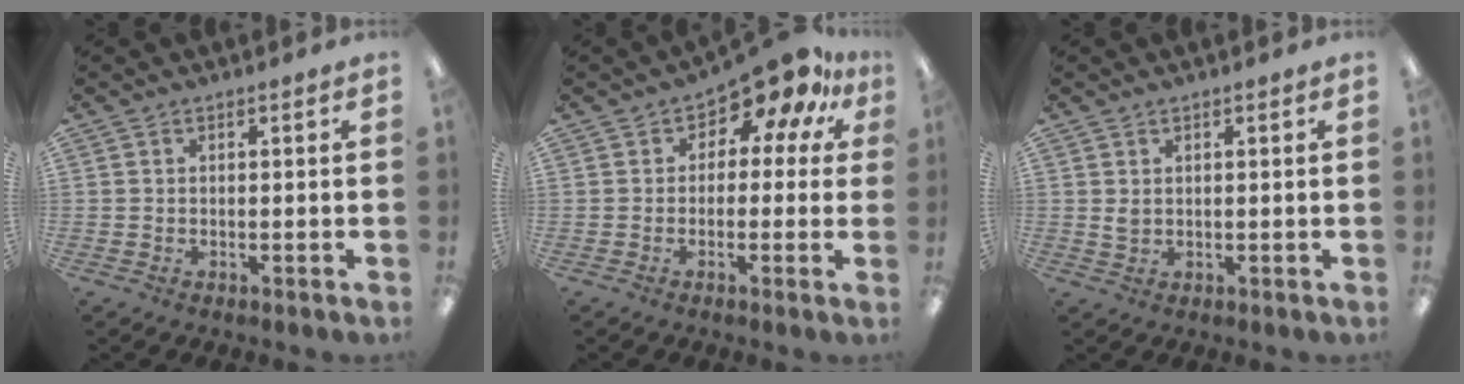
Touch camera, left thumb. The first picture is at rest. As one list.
[{"total": 10.1, "force": [7.2, 4.5, 5.5], "torque": [-0.082, -0.049, 0.127]}, {"total": 1.8, "force": [0.6, 1.3, 1.1], "torque": [-0.023, 0.003, 0.011]}]